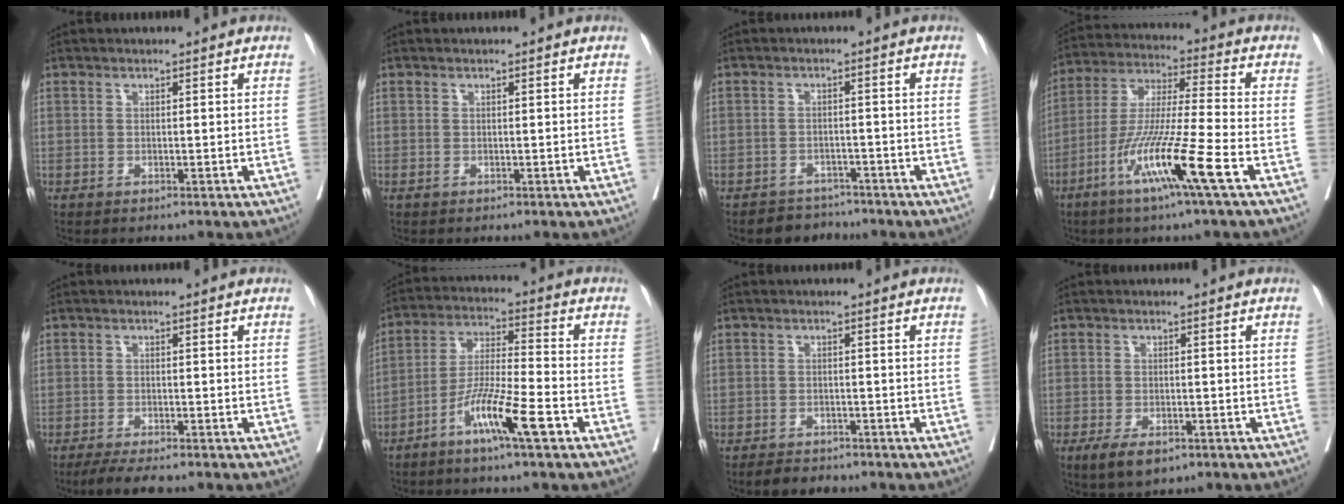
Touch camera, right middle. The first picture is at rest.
{"total": 0.0}
{"total": 4.4, "force": [-4.0, 1.9, -0.3], "torque": [0.009, 0.002, -0.061]}
{"total": 13.8, "force": [-6.4, -1.1, 12.1], "torque": [-0.246, -0.022, -0.124]}
{"total": 5.1, "force": [-4.2, 0.5, 2.8], "torque": [-0.042, -0.011, -0.067]}
{"total": 9.8, "force": [-5.4, 0.0, 8.2], "torque": [-0.162, -0.011, -0.103]}
{"total": 3.9, "force": [-3.4, 1.4, 1.2], "torque": [-0.021, -0.004, -0.052]}
{"total": 5.2, "force": [-3.3, 2.1, 3.4], "torque": [-0.060, -0.008, -0.053]}